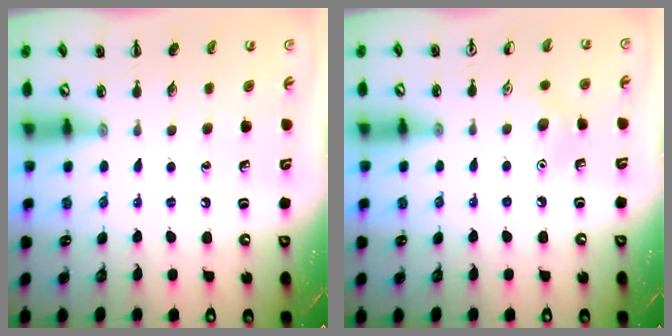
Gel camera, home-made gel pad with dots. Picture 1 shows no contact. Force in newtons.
{"total": 7.0, "press": 6.8, "slide": 2.0}